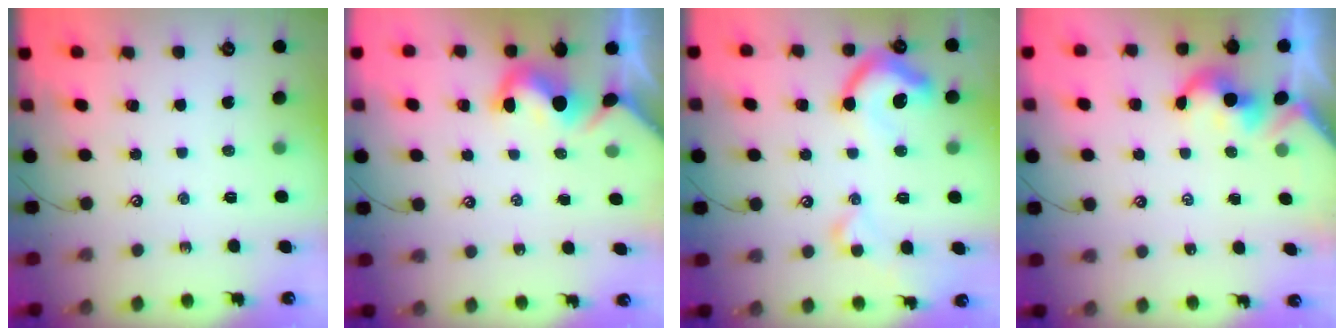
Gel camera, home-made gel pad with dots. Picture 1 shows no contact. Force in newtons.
{"total": 2.9, "press": 2.9, "slide": 0.4}
{"total": 11.3, "press": 11.2, "slide": 1.4}
{"total": 2.0, "press": 2.0, "slide": 0.3}